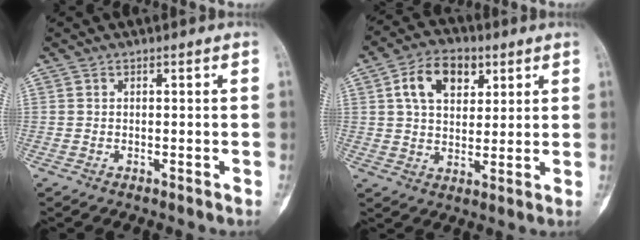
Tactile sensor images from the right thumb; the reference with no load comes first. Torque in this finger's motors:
{"motor_torque": [-0.12, 0.28, 0.36, -0.22, 0.19]}